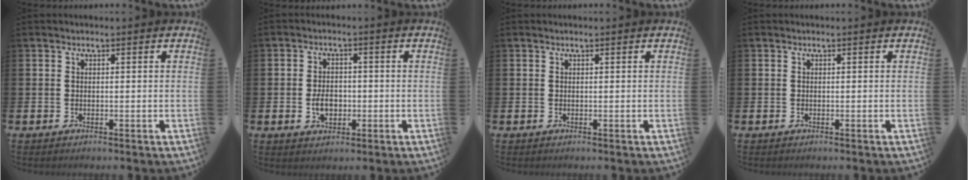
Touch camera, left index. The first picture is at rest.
{"total": 3.5, "force": [-0.7, 2.5, 2.4], "torque": [-0.031, -0.001, -0.018]}
{"total": 0.0}
{"total": 0.0}